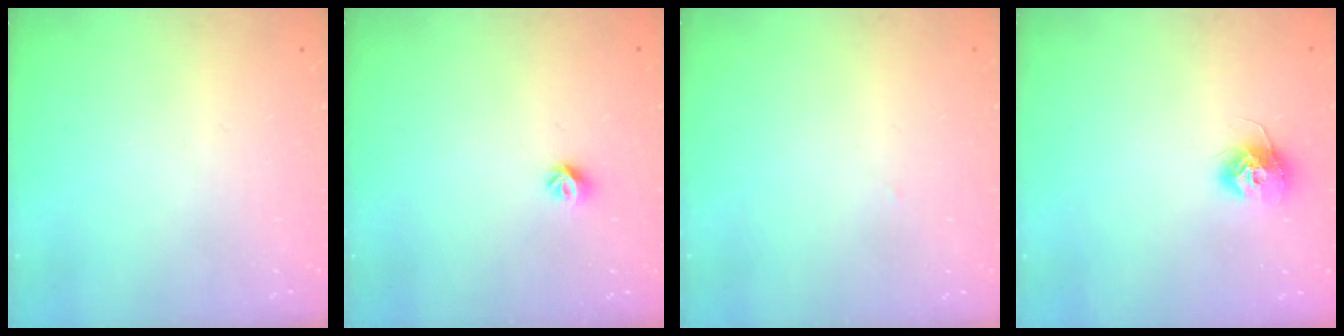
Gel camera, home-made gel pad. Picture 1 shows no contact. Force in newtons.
{"total": 6.0, "press": 6.0, "slide": 0.7}
{"total": 1.1, "press": 1.1, "slide": 0.1}
{"total": 10.3, "press": 10.3, "slide": 0.4}